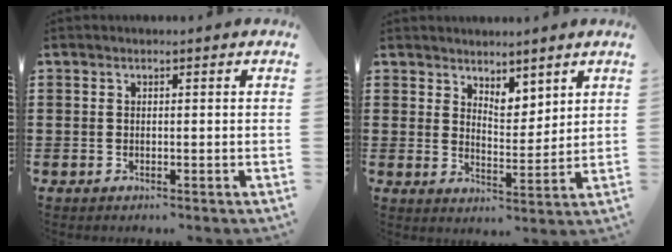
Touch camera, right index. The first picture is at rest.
{"total": 4.4, "force": [3.9, 1.7, 1.0], "torque": [-0.015, -0.013, 0.069]}